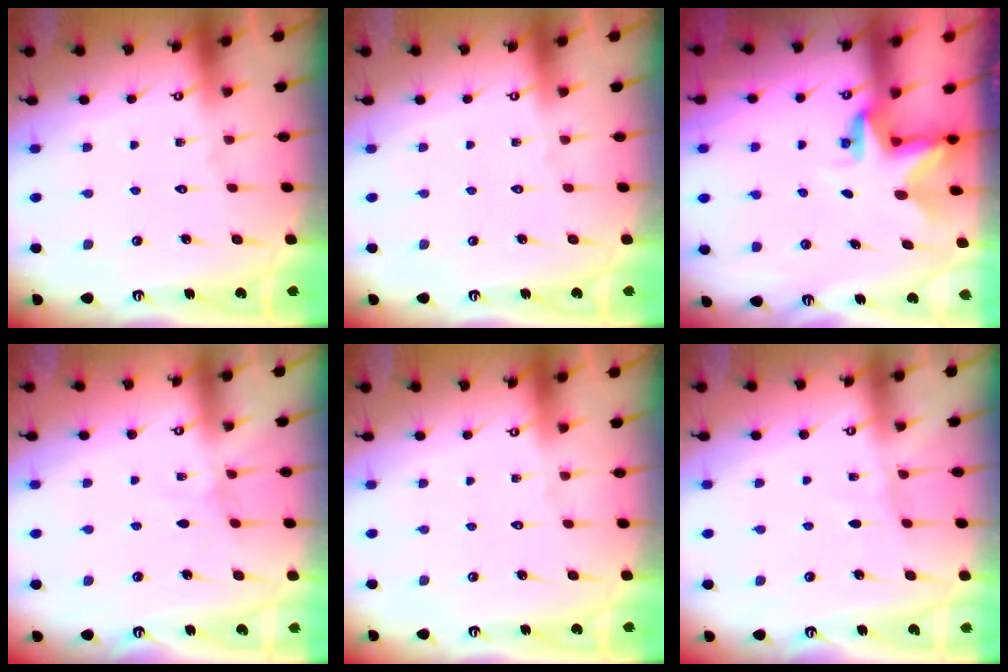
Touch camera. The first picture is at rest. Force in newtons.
{"total": 0.0}
{"total": 3.0, "press": 3.0, "slide": 0.1}
{"total": 2.3, "press": 2.3, "slide": 0.4}
{"total": 0.0}
{"total": 3.2, "press": 3.2, "slide": 0.4}